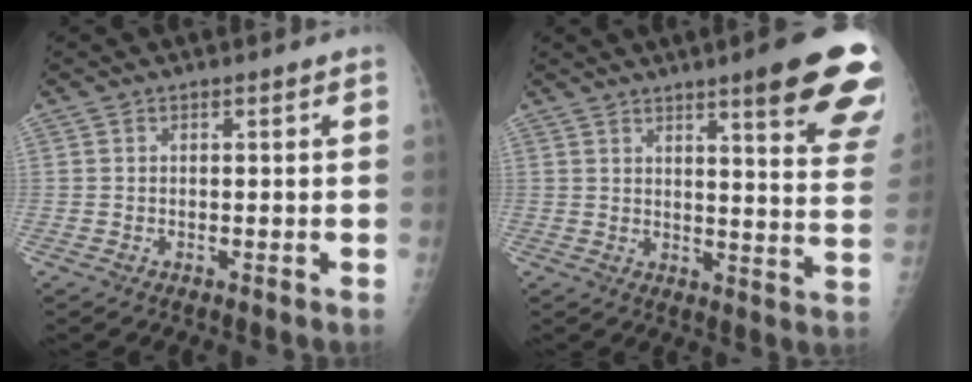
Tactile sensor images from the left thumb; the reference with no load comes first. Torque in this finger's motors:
{"motor_torque": [3.84, 1.16, 1.44, -0.79, 0.11]}